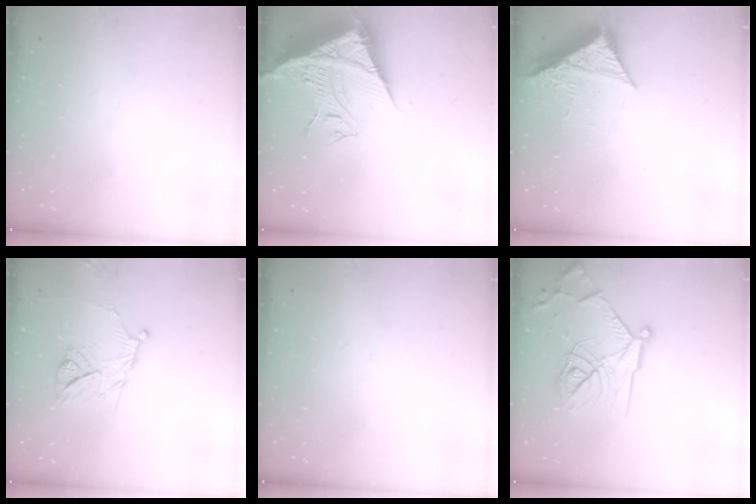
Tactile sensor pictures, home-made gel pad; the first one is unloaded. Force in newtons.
{"total": 14.7, "press": 14.6, "slide": 1.5}
{"total": 8.9, "press": 8.9, "slide": 0.9}
{"total": 11.4, "press": 11.3, "slide": 0.7}
{"total": 0.0}
{"total": 19.8, "press": 19.7, "slide": 1.2}